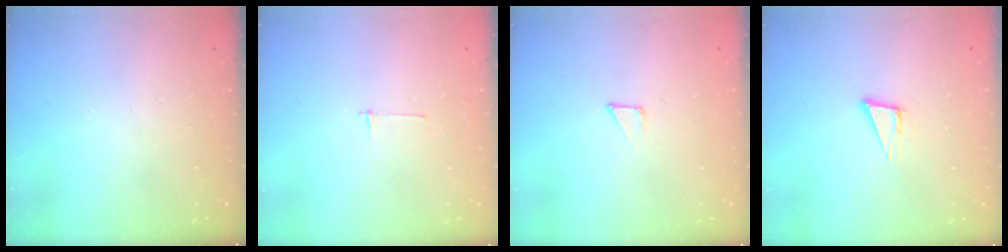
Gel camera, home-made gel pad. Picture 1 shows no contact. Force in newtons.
{"total": 2.7, "press": 2.7, "slide": 0.3}
{"total": 1.7, "press": 1.7, "slide": 0.0}
{"total": 4.9, "press": 3.8, "slide": 3.0}